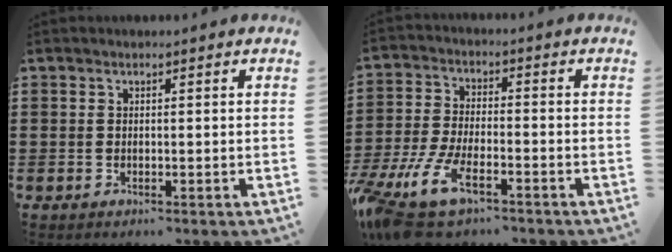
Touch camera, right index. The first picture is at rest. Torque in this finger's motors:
{"motor_torque": [1.09, 1.05, 1.05, 0.21]}